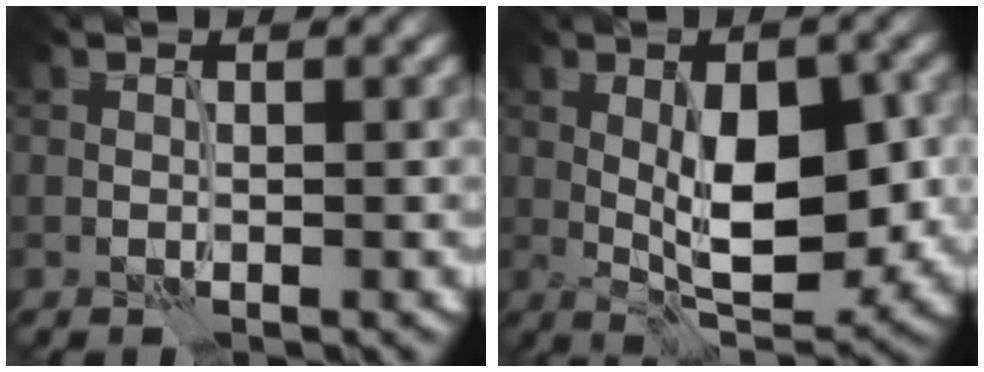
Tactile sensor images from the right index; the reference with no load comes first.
{"total": 9.4, "force": [-0.3, 3.9, 8.5], "torque": [-0.129, 0.000, -0.002]}